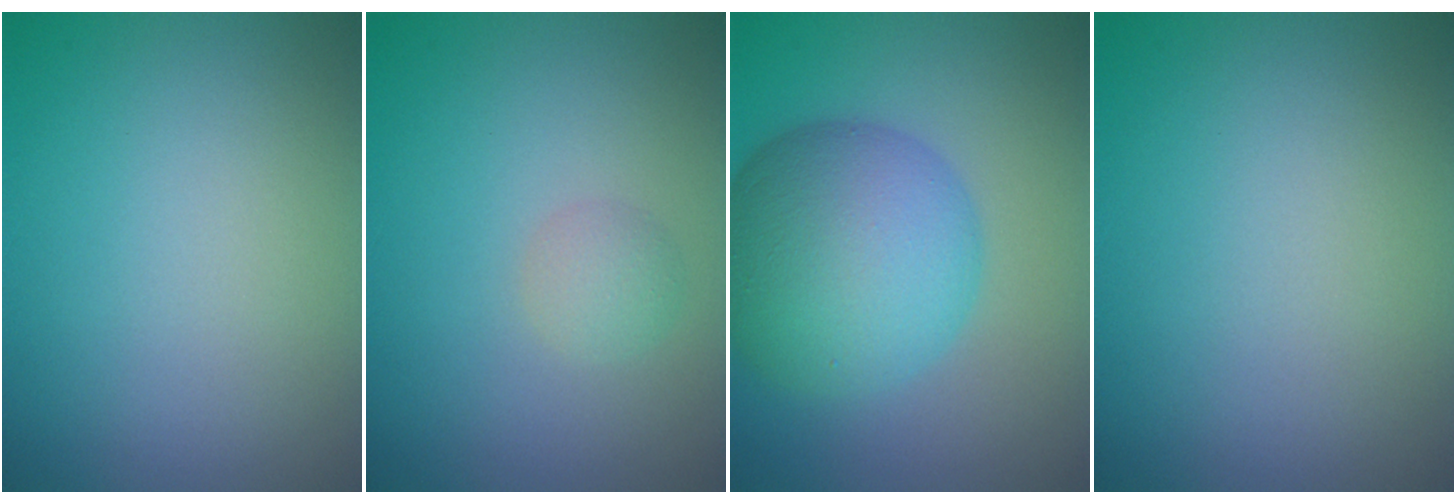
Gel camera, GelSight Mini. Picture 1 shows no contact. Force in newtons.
{"total": 1.4, "press": 1.4, "slide": 0.0}
{"total": 10.0, "press": 10.0, "slide": 0.1}
{"total": 0.0}